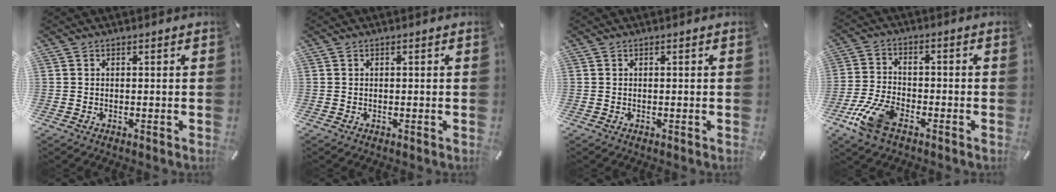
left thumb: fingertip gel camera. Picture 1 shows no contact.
{"total": 0.0}
{"total": 0.0}
{"total": 10.2, "force": [-5.3, 5.6, 6.6], "torque": [-0.142, 0.017, -0.096]}